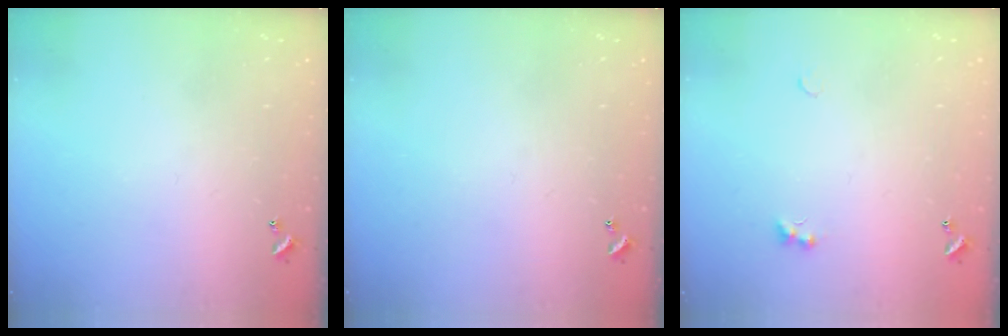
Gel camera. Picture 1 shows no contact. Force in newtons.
{"total": 0.0}
{"total": 1.8, "press": 1.7, "slide": 0.4}